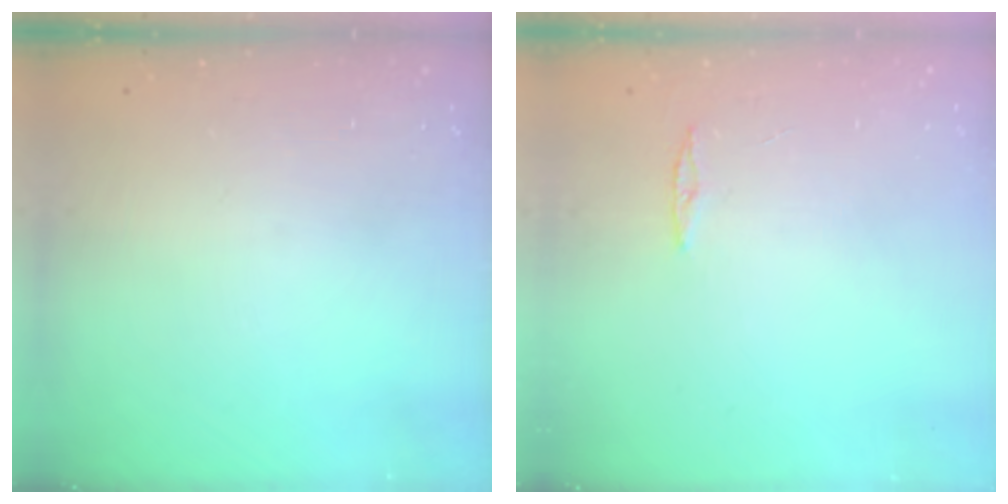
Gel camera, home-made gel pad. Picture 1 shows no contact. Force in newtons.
{"total": 3.0, "press": 2.9, "slide": 0.3}